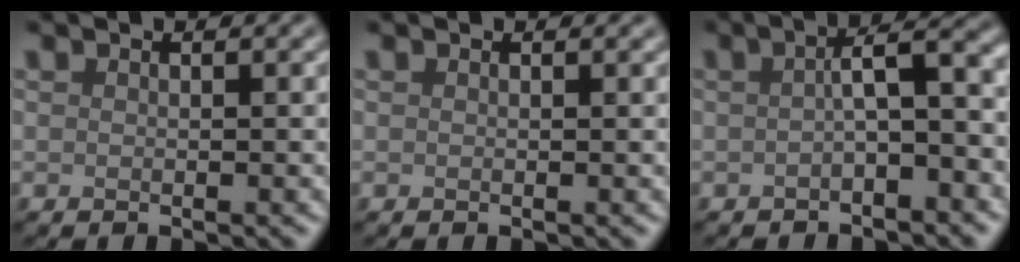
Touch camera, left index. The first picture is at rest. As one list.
[{"total": 0.0}, {"total": 4.5, "force": [-0.4, 1.2, 4.3], "torque": [-0.062, 0.014, -0.013]}]